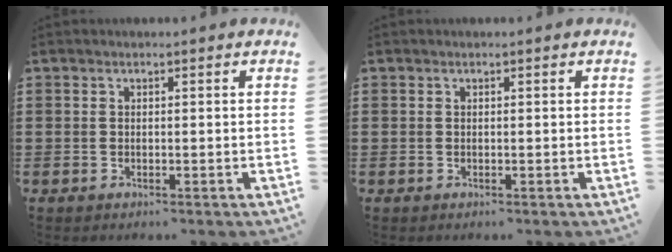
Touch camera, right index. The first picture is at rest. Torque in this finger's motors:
{"motor_torque": [-0.04, 0.03, 0.00, -0.01]}